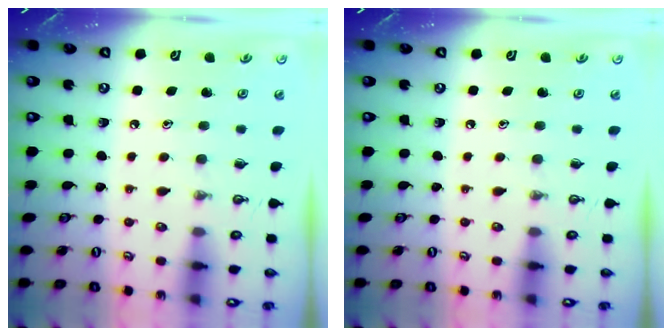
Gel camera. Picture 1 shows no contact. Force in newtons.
{"total": 0.0}